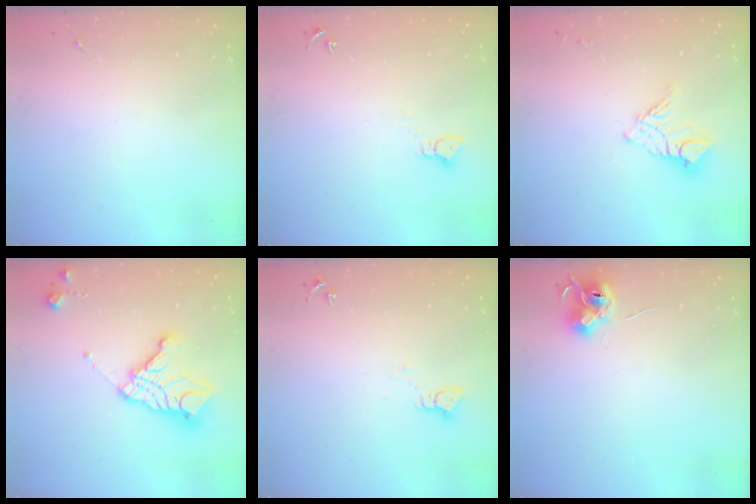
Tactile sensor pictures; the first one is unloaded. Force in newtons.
{"total": 2.3, "press": 2.3, "slide": 0.3}
{"total": 11.3, "press": 11.3, "slide": 1.1}
{"total": 18.0, "press": 17.9, "slide": 1.7}
{"total": 2.2, "press": 2.2, "slide": 0.2}
{"total": 8.7, "press": 8.7, "slide": 0.4}